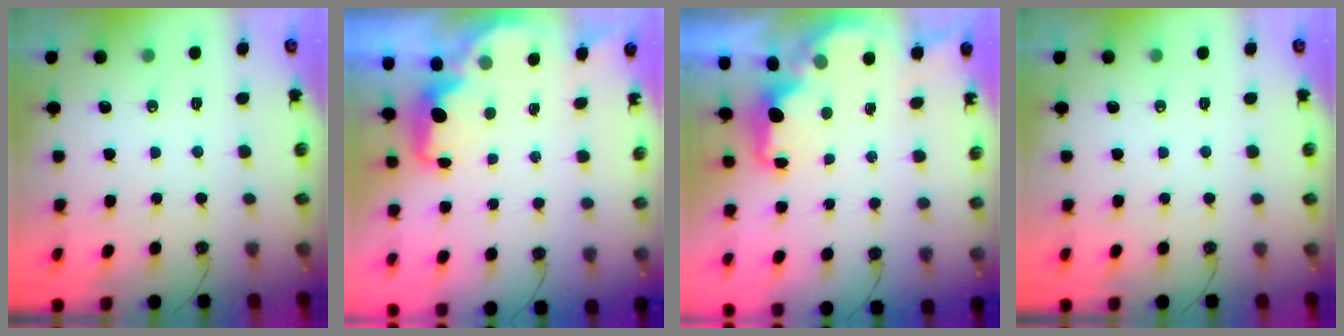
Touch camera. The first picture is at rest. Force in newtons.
{"total": 2.0, "press": 1.9, "slide": 0.7}
{"total": 1.6, "press": 1.5, "slide": 0.6}
{"total": 0.0}